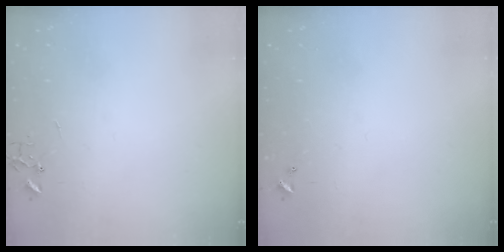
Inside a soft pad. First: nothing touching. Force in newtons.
{"total": 0.0}